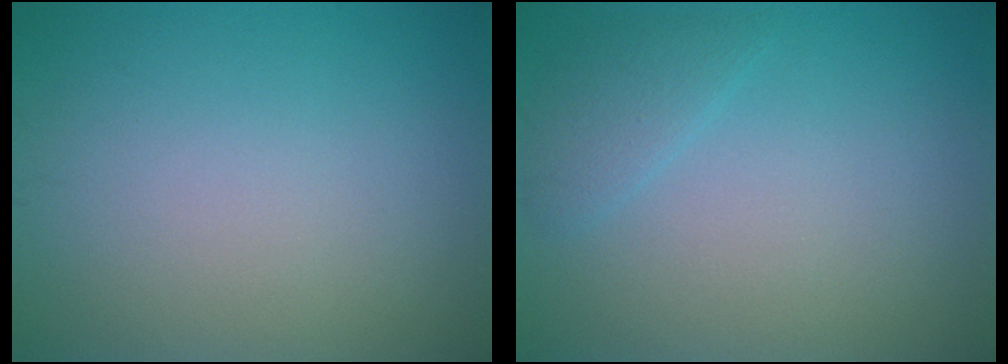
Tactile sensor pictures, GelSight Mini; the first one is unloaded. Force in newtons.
{"total": 1.5, "press": 1.5, "slide": 0.1}